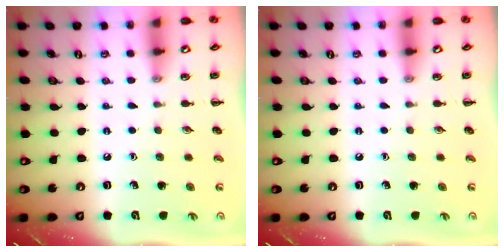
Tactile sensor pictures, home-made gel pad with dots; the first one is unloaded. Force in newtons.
{"total": 0.0}